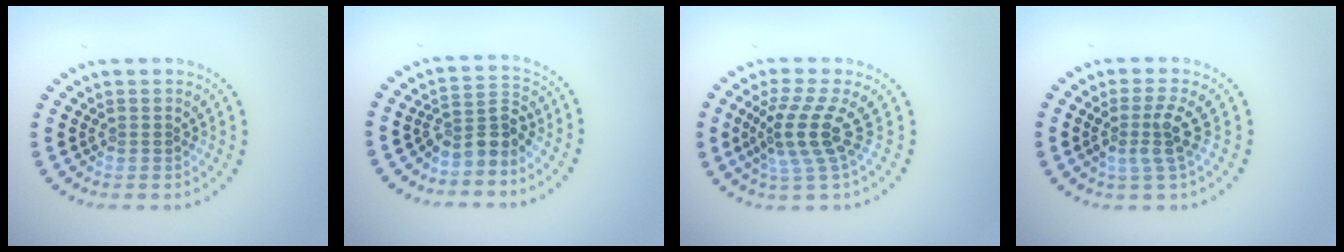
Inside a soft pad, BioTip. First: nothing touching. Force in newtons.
{"total": 2.8, "press": 2.1, "slide": 1.9}
{"total": 4.0, "press": 2.9, "slide": 2.8}
{"total": 2.7, "press": 2.0, "slide": 1.9}